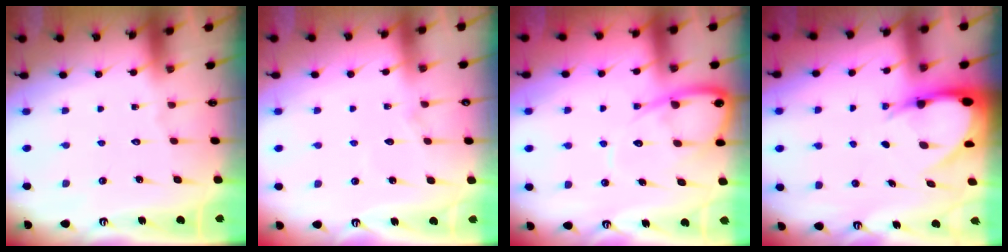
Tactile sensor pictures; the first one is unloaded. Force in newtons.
{"total": 5.9, "press": 5.9, "slide": 0.6}
{"total": 8.8, "press": 8.7, "slide": 0.8}
{"total": 7.5, "press": 7.4, "slide": 0.9}